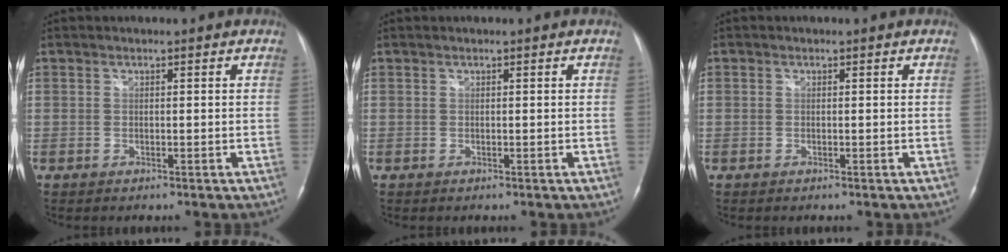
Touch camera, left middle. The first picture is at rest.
{"total": 0.0}
{"total": 0.0}